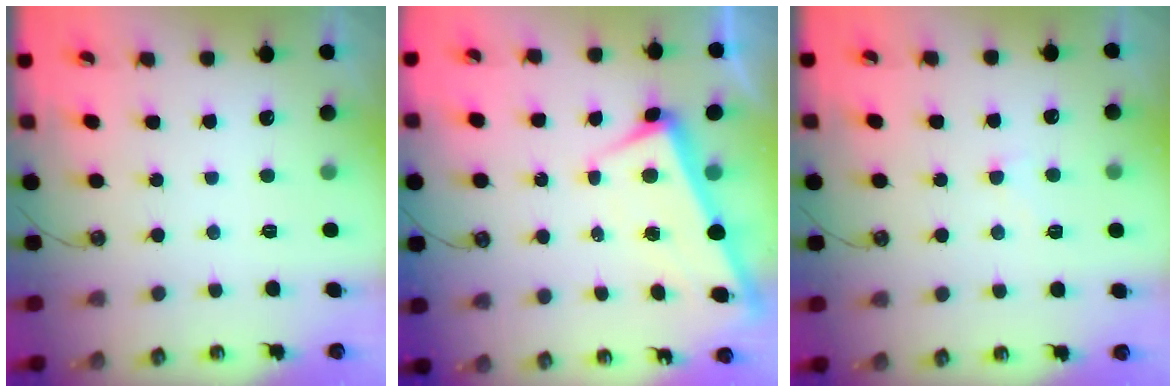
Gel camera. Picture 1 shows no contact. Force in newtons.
{"total": 1.7, "press": 1.6, "slide": 0.5}
{"total": 1.0, "press": 0.8, "slide": 0.6}